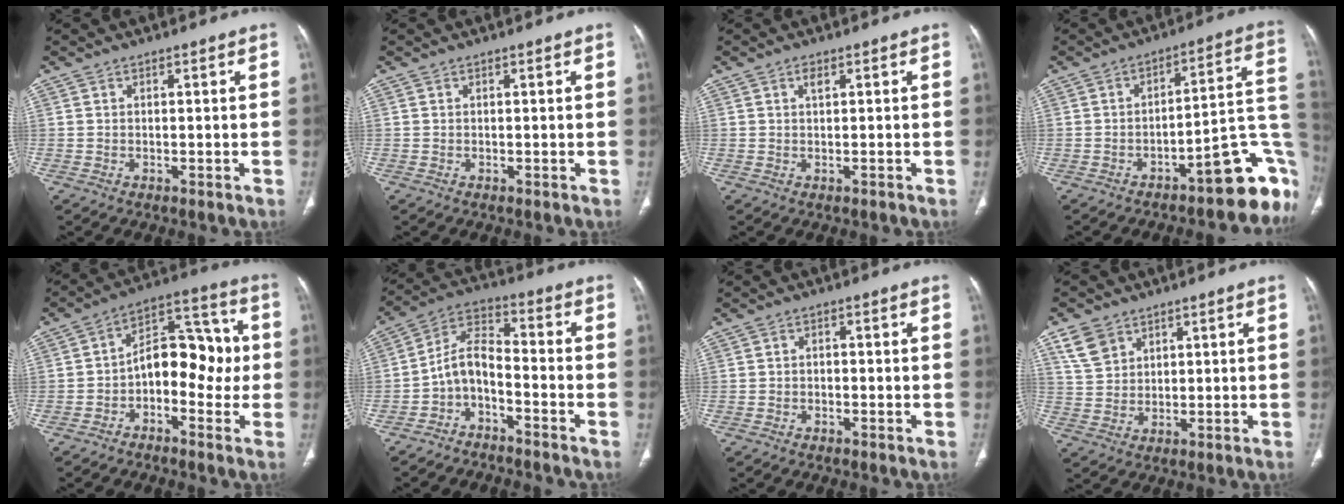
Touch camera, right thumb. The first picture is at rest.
{"total": 0.0}
{"total": 1.6, "force": [0.5, 0.7, 1.3], "torque": [-0.022, 0.000, 0.008]}
{"total": 16.8, "force": [-7.9, 4.9, 14.0], "torque": [-0.086, 0.092, -0.100]}
{"total": 13.1, "force": [-1.7, 7.9, 10.3], "torque": [-0.113, 0.046, -0.037]}
{"total": 7.4, "force": [-4.2, 3.3, 5.1], "torque": [-0.095, 0.068, -0.090]}
{"total": 1.0, "force": [-0.4, 0.8, 0.5], "torque": [-0.003, 0.004, -0.009]}
{"total": 6.2, "force": [3.5, 4.5, 2.4], "torque": [-0.031, -0.013, 0.077]}